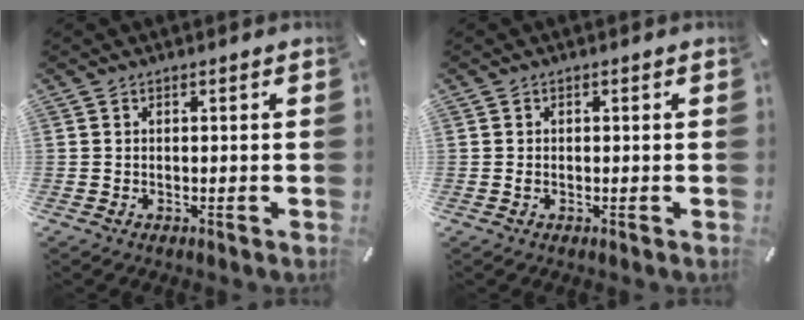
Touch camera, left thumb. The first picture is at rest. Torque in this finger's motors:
{"motor_torque": [-0.02, 0.14, -0.06, -0.04, 0.00]}